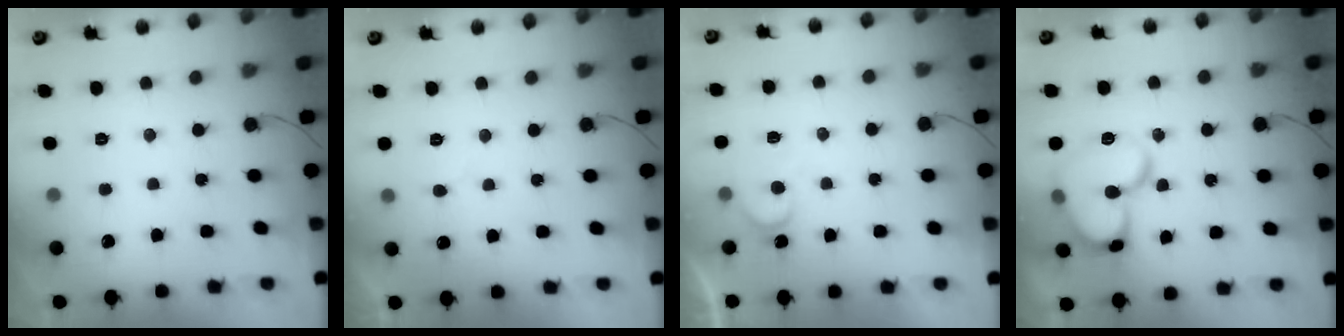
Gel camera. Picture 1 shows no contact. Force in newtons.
{"total": 4.1, "press": 4.1, "slide": 0.2}
{"total": 4.5, "press": 4.5, "slide": 0.3}
{"total": 17.1, "press": 17.0, "slide": 1.6}